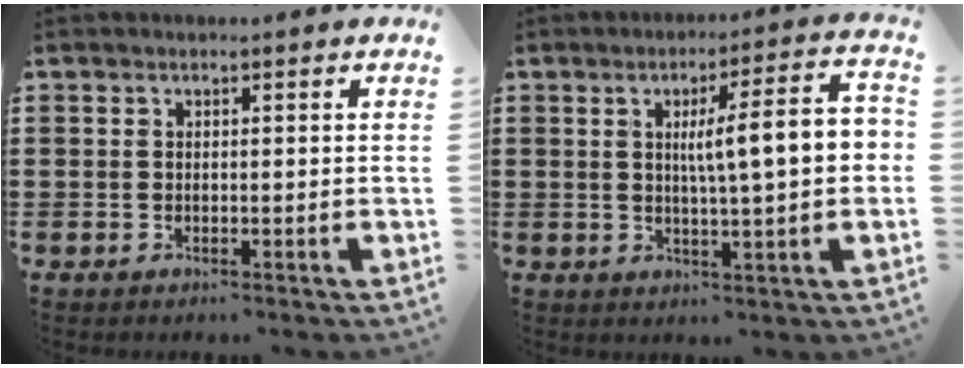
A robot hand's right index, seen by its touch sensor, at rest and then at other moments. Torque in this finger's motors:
{"motor_torque": [1.91, -0.23, 0.93, 0.13]}